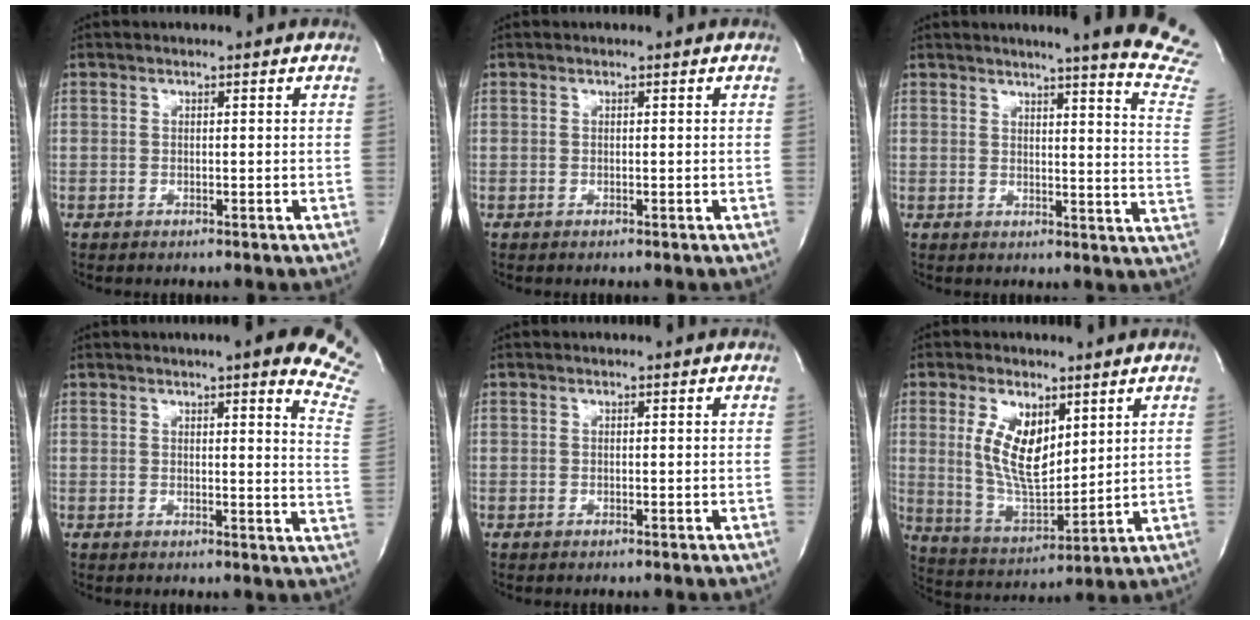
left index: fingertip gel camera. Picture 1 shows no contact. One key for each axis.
{"total": 0.0}
{"total": 18.2, "fx": 16.1, "fy": -1.2, "fz": 8.5, "tx": -0.108, "ty": -0.109, "tz": 0.169}
{"total": 13.7, "fx": 10.8, "fy": 0.9, "fz": 8.3, "tx": -0.092, "ty": -0.054, "tz": 0.094}
{"total": 0.0}
{"total": 10.6, "fx": 3.5, "fy": 4.6, "fz": 8.9, "tx": -0.179, "ty": -0.006, "tz": 0.074}